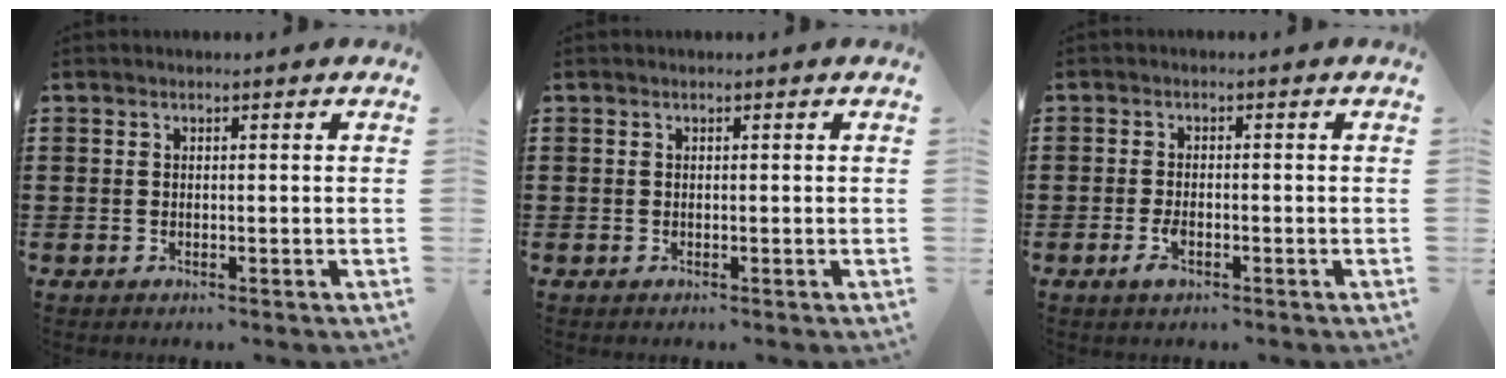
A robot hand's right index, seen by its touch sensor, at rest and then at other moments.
{"total": 0.0}
{"total": 2.6, "force": [-1.1, 0.9, 2.2], "torque": [-0.056, -0.009, -0.022]}